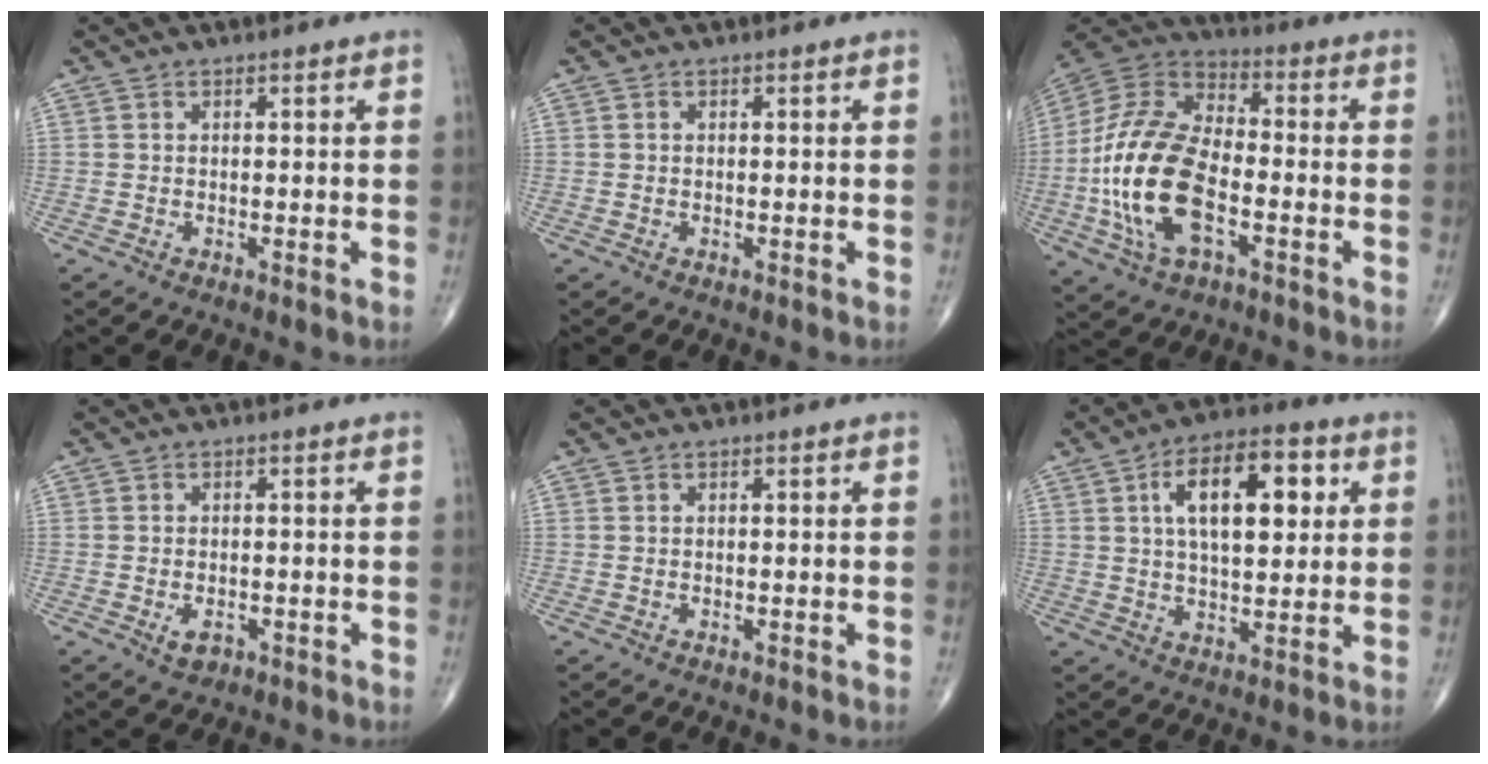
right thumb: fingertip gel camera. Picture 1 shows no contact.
{"total": 0.0}
{"total": 20.2, "force": [-4.6, 10.5, 16.6], "torque": [-0.339, 0.024, -0.087]}
{"total": 2.5, "force": [-1.1, 1.6, 1.6], "torque": [-0.021, 0.002, -0.011]}
{"total": 0.0}
{"total": 14.9, "force": [4.3, 7.2, 12.4], "torque": [-0.173, 0.005, 0.066]}